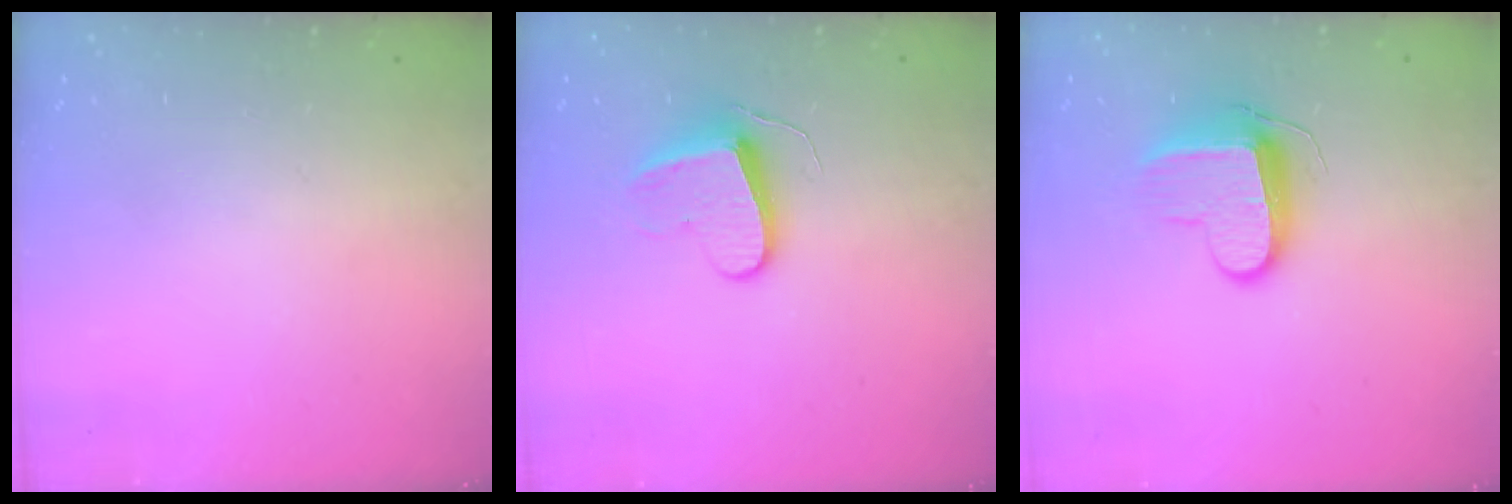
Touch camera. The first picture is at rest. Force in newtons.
{"total": 9.4, "press": 9.4, "slide": 0.9}
{"total": 9.6, "press": 9.6, "slide": 0.6}